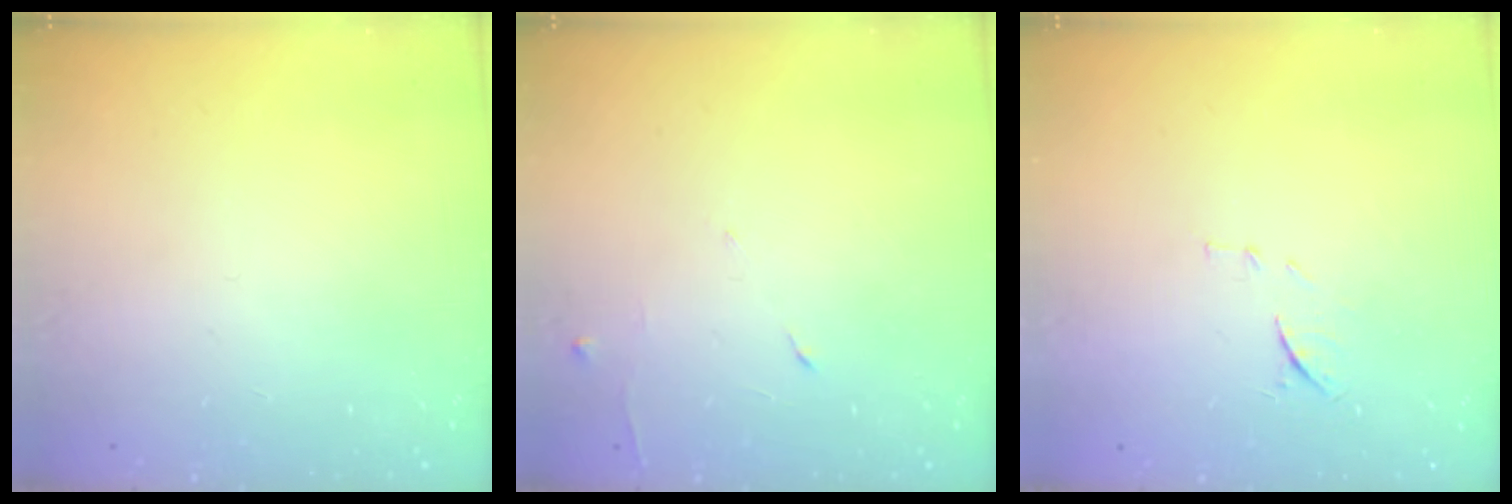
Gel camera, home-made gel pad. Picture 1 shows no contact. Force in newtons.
{"total": 5.1, "press": 5.1, "slide": 0.8}
{"total": 8.5, "press": 8.4, "slide": 1.0}